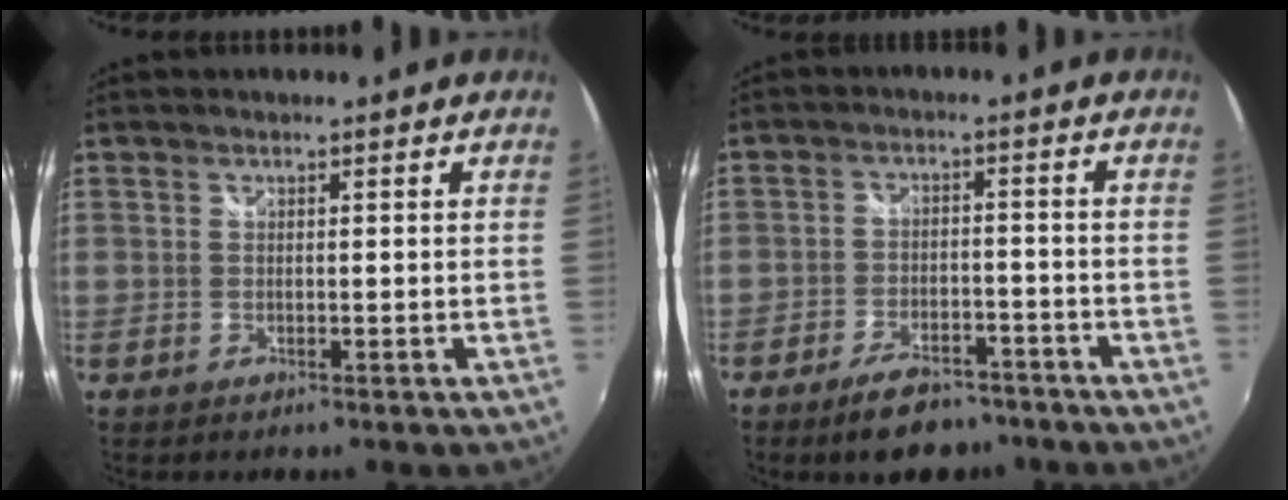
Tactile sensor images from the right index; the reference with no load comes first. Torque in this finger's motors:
{"motor_torque": [0.71, -0.70, 0.32, 0.02]}